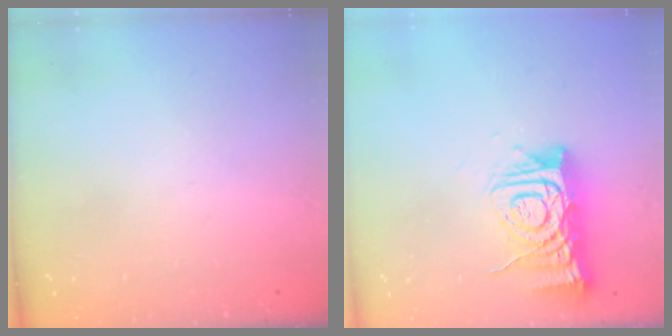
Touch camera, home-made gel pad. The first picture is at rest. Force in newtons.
{"total": 12.6, "press": 12.6, "slide": 1.1}